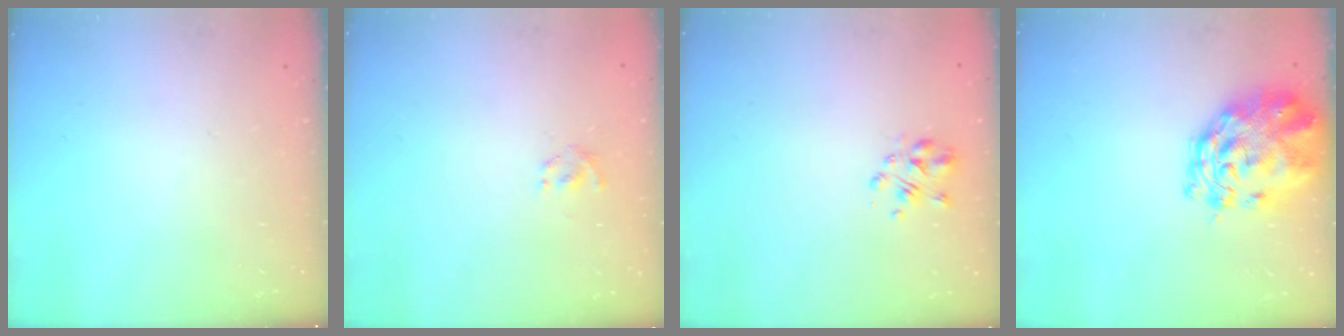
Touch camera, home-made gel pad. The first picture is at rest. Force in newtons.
{"total": 1.3, "press": 1.1, "slide": 0.7}
{"total": 3.3, "press": 3.2, "slide": 0.9}
{"total": 5.2, "press": 4.8, "slide": 1.9}